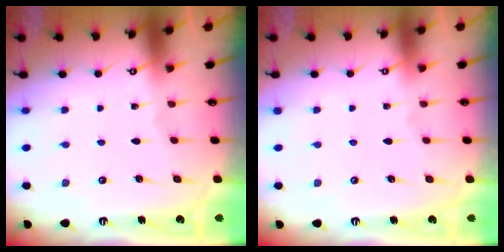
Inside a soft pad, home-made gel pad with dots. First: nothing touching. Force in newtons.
{"total": 3.9, "press": 3.9, "slide": 0.1}